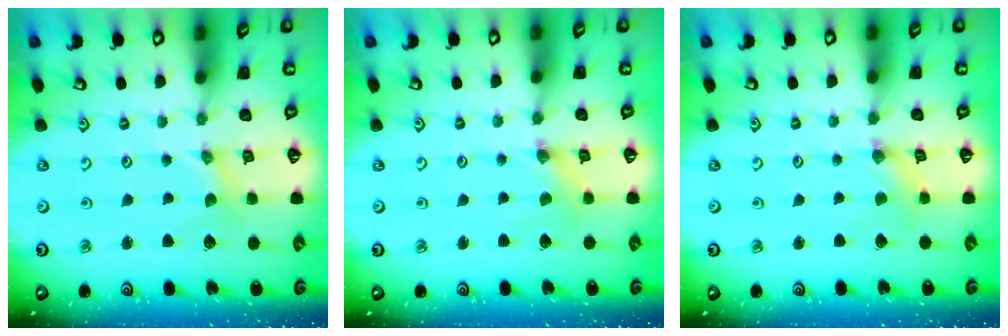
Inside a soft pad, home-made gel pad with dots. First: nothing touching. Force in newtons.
{"total": 0.8, "press": 0.8, "slide": 0.2}
{"total": 1.5, "press": 1.5, "slide": 0.4}